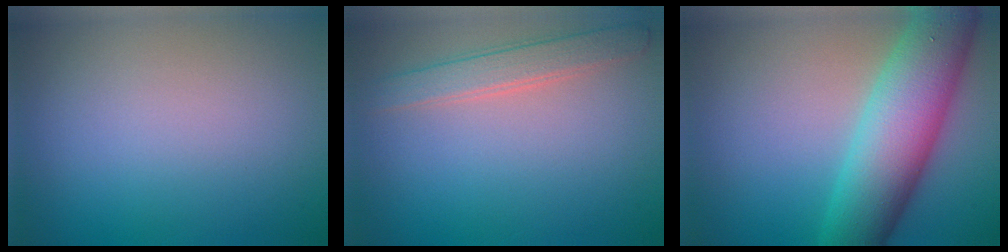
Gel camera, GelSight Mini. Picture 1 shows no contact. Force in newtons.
{"total": 2.6, "press": 2.6, "slide": 0.2}
{"total": 9.4, "press": 9.4, "slide": 0.7}